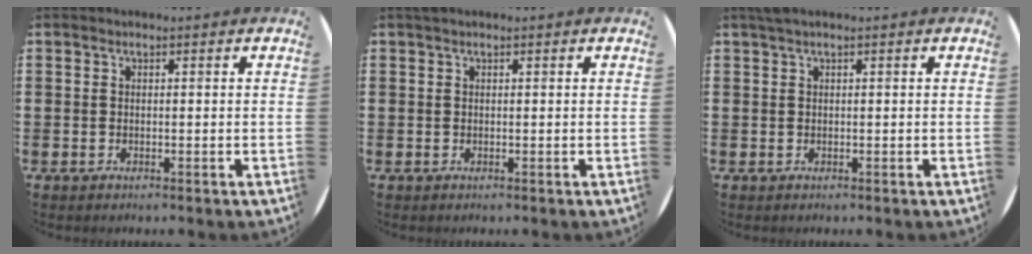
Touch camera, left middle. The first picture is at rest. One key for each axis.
{"total": 0.0}
{"total": 0.6, "fx": 0.4, "fy": -0.1, "fz": 0.5, "tx": -0.008, "ty": 0.001, "tz": 0.007}